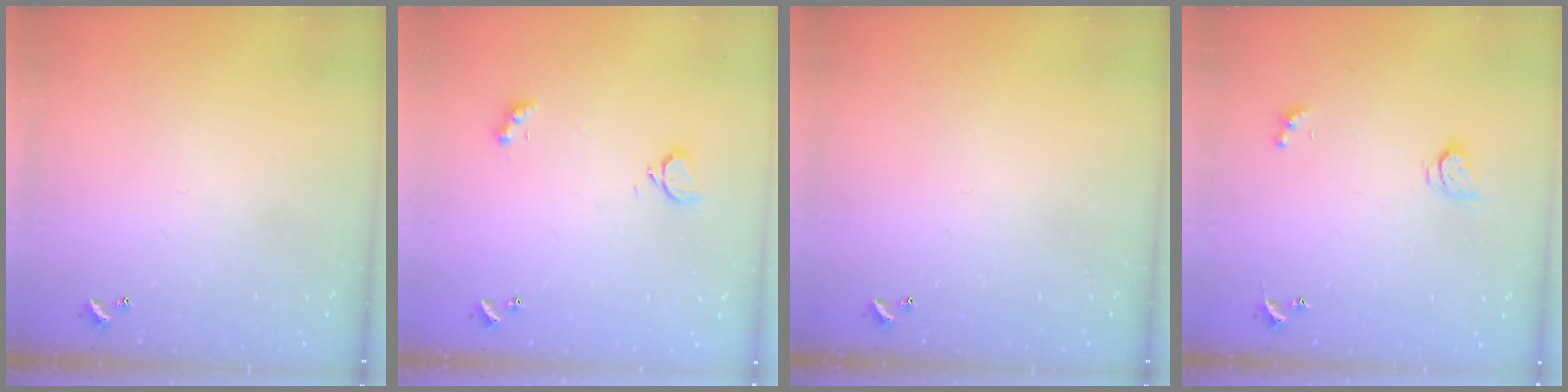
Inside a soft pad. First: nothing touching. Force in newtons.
{"total": 2.9, "press": 2.9, "slide": 0.6}
{"total": 0.0}
{"total": 2.7, "press": 2.7, "slide": 0.3}